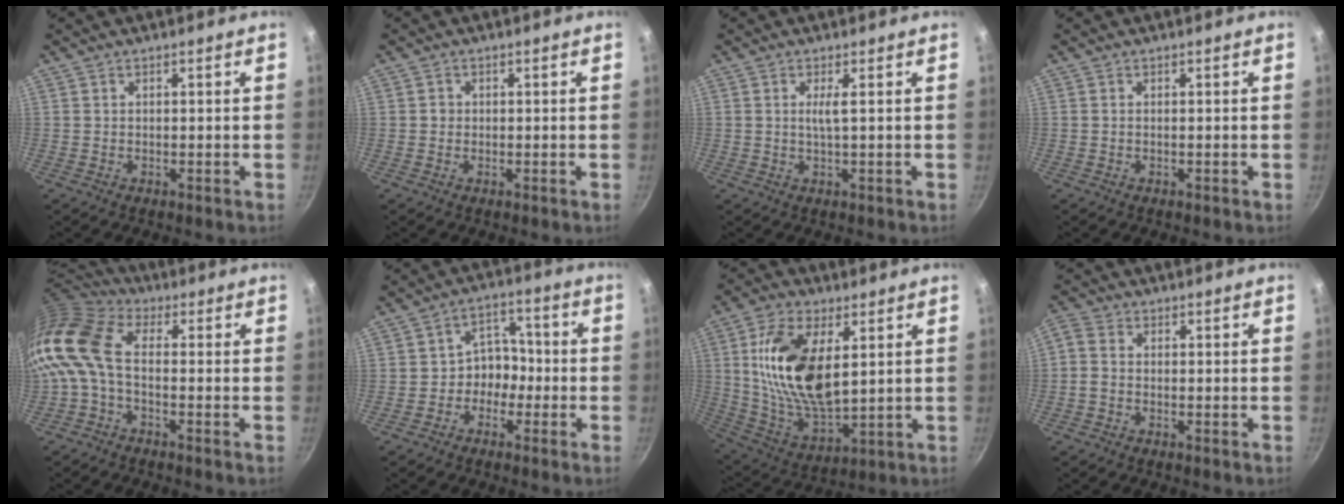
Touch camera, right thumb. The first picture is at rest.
{"total": 1.1, "force": [0.0, 1.0, 0.3], "torque": [0.000, 0.002, -0.003]}
{"total": 2.1, "force": [0.4, -0.1, 2.1], "torque": [-0.047, -0.003, 0.009]}
{"total": 0.0}
{"total": 12.9, "force": [-1.1, 7.1, 10.7], "torque": [-0.234, 0.022, -0.043]}
{"total": 6.3, "force": [-2.0, 5.2, 3.0], "torque": [0.007, 0.036, -0.042]}
{"total": 18.7, "force": [4.3, 9.6, 15.5], "torque": [-0.283, -0.018, 0.091]}
{"total": 3.1, "force": [-0.8, 2.3, 2.0], "torque": [-0.052, 0.011, -0.031]}